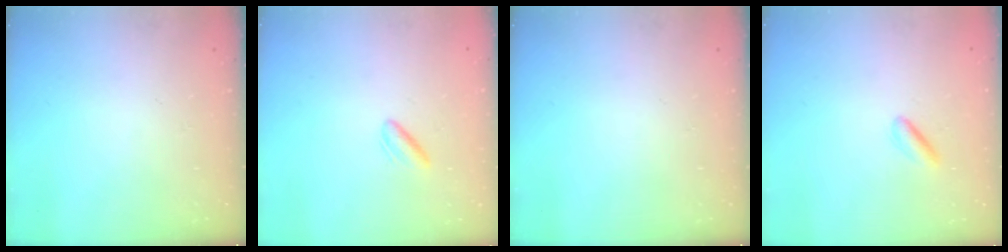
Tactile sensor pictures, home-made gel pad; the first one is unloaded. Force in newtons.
{"total": 2.8, "press": 2.5, "slide": 1.3}
{"total": 0.0}
{"total": 2.4, "press": 2.2, "slide": 0.8}